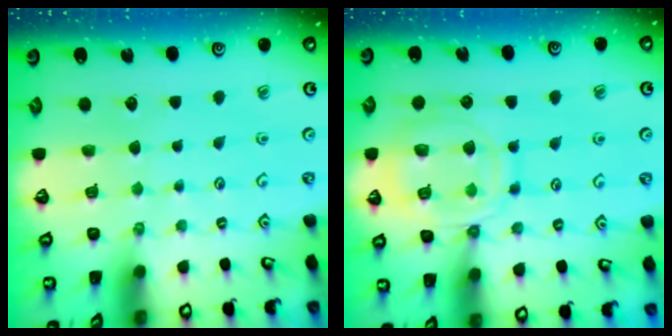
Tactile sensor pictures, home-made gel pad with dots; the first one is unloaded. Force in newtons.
{"total": 13.6, "press": 13.6, "slide": 1.3}